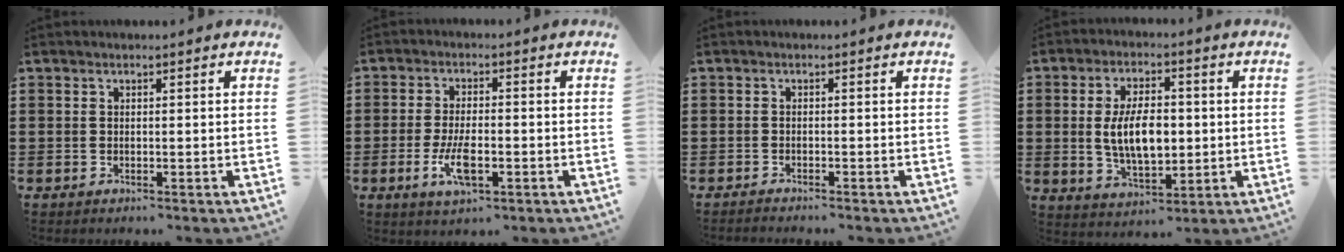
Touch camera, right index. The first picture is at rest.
{"total": 6.0, "force": [-2.0, 2.2, 5.2], "torque": [-0.112, -0.006, -0.039]}
{"total": 0.9, "force": [-0.9, -0.1, 0.0], "torque": [-0.002, 0.000, -0.018]}
{"total": 8.3, "force": [0.2, 4.3, 7.1], "torque": [-0.139, -0.001, -0.006]}